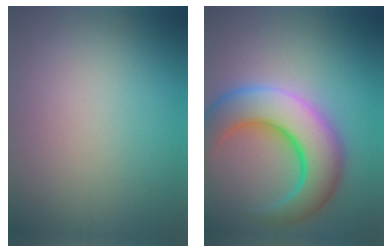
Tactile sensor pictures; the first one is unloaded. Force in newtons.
{"total": 10.3, "press": 10.3, "slide": 0.4}